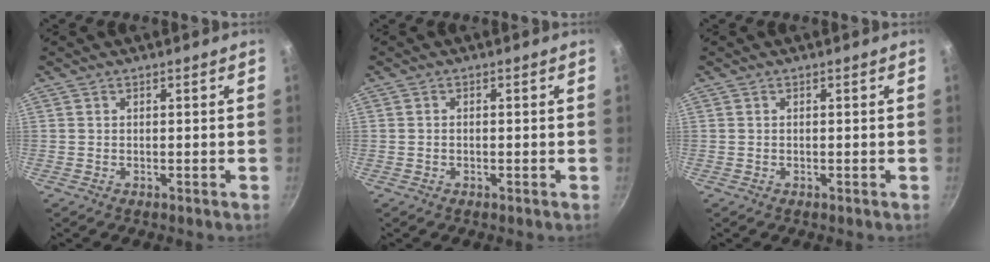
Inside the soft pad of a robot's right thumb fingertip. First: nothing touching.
{"total": 0.7, "force": [-0.2, 0.4, 0.4], "torque": [-0.011, 0.005, -0.004]}
{"total": 0.0}